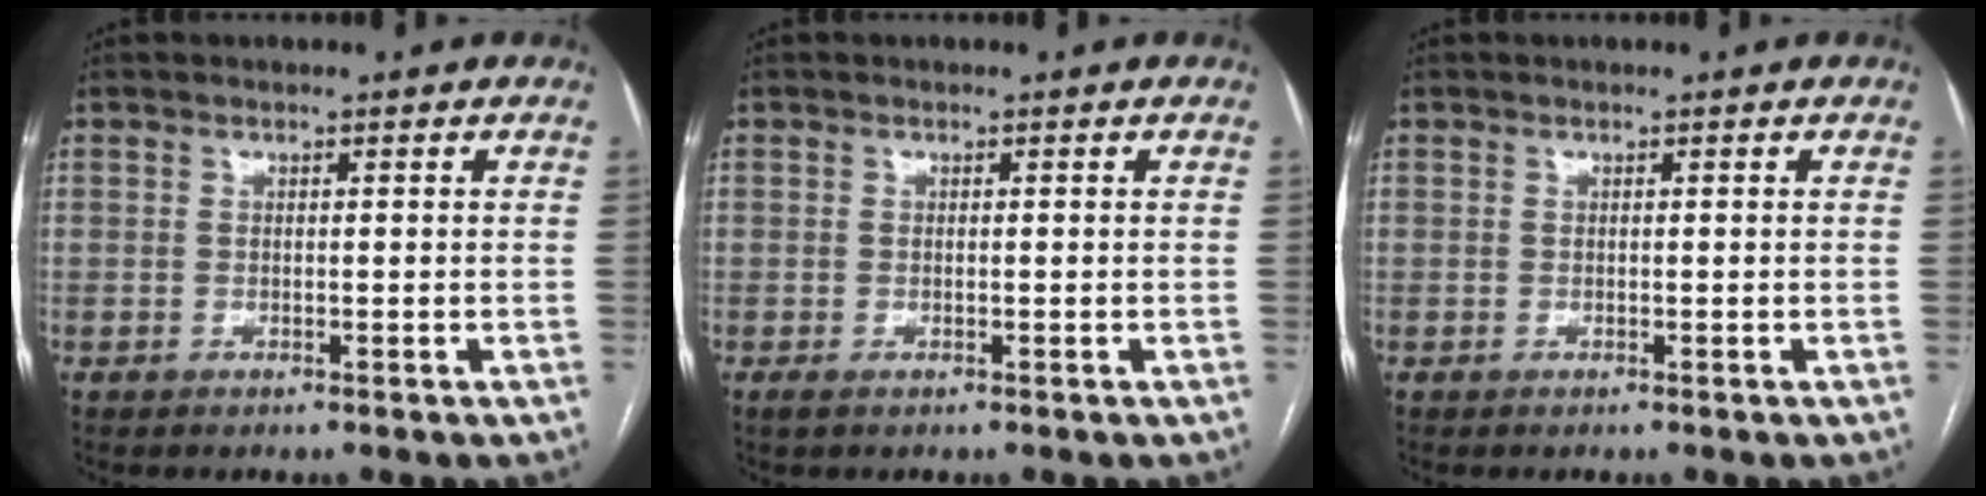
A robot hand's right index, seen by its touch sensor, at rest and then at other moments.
{"total": 1.0, "force": [-0.4, 0.2, 0.9], "torque": [-0.020, -0.002, -0.004]}
{"total": 0.0}